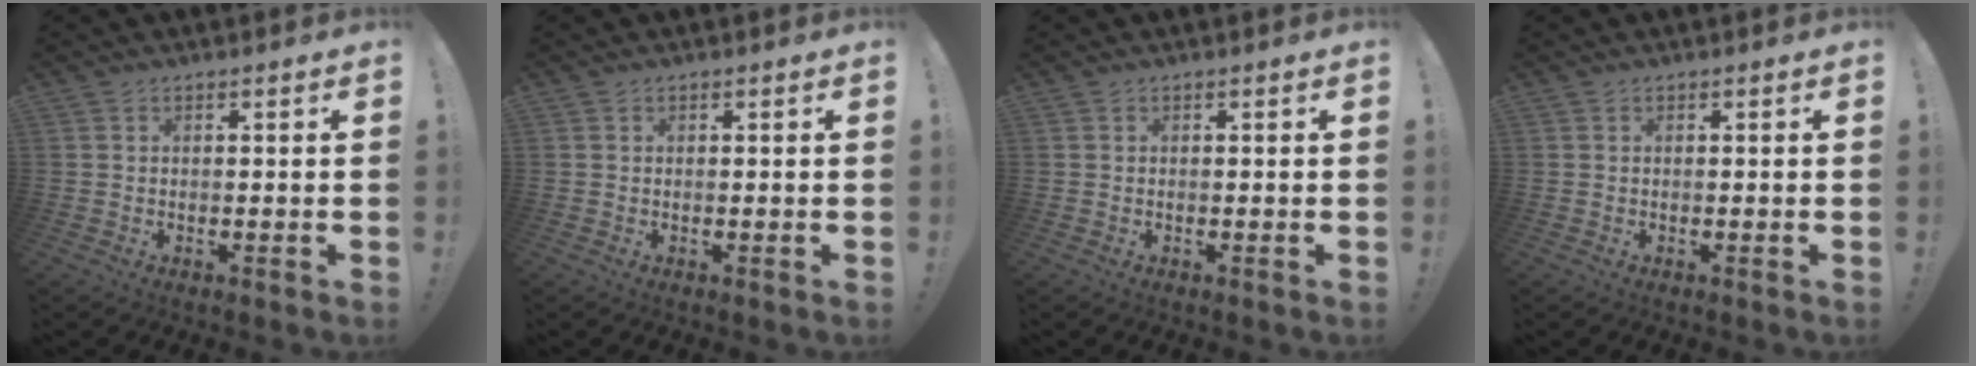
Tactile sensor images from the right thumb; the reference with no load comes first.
{"total": 0.0}
{"total": 0.0}
{"total": 0.0}